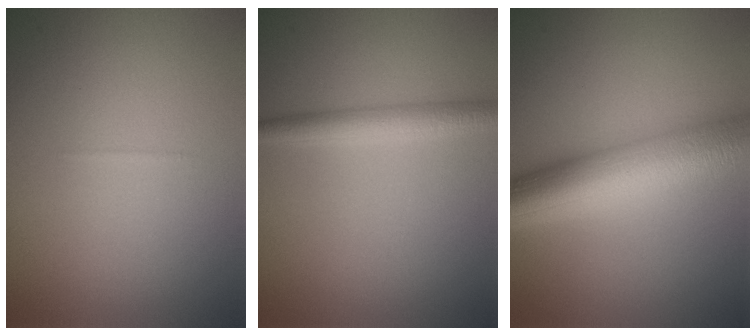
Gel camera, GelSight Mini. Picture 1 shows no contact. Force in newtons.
{"total": 2.8, "press": 2.8, "slide": 0.0}
{"total": 10.3, "press": 10.3, "slide": 0.1}